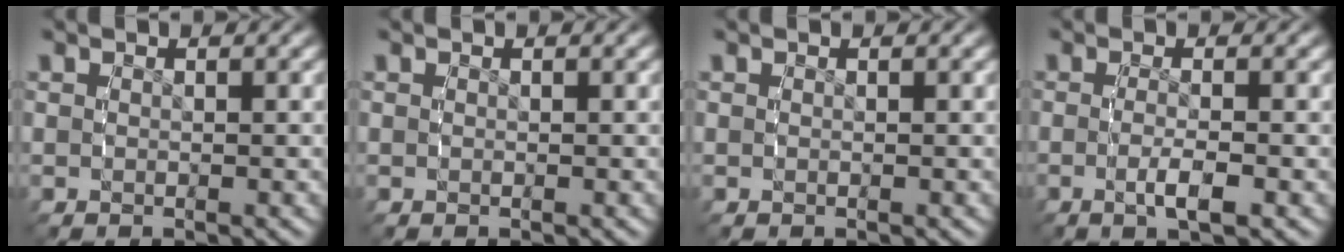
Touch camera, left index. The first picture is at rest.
{"total": 0.0}
{"total": 0.0}
{"total": 2.7, "force": [-1.2, 0.2, 2.4], "torque": [-0.054, -0.014, -0.015]}